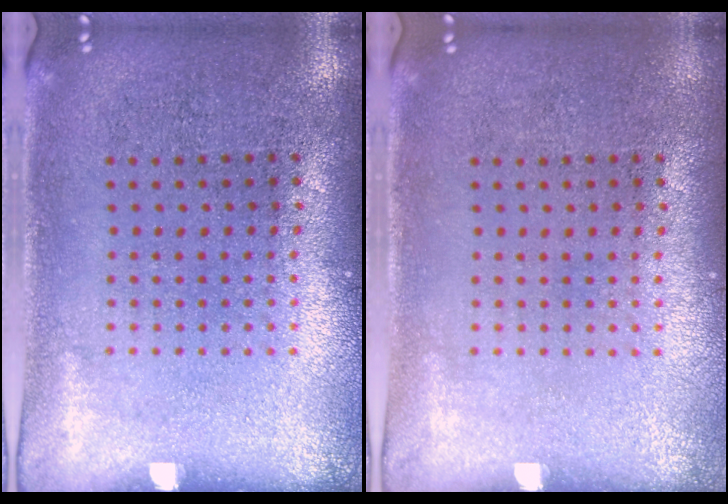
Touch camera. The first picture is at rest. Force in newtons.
{"total": 0.0}